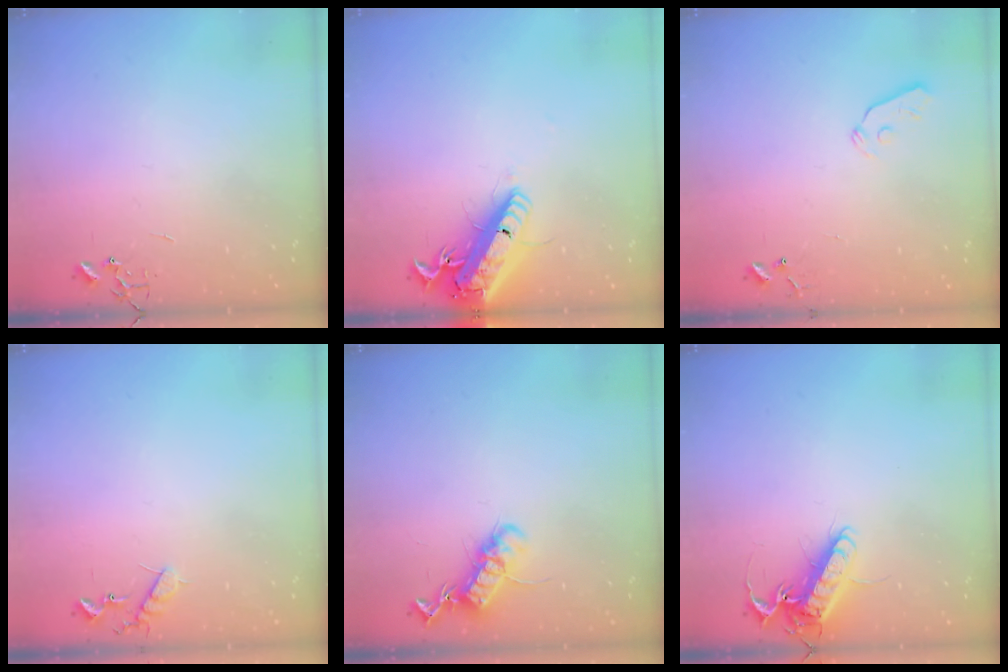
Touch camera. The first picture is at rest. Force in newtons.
{"total": 19.5, "press": 19.2, "slide": 3.6}
{"total": 3.8, "press": 3.7, "slide": 0.7}
{"total": 7.6, "press": 7.6, "slide": 0.4}
{"total": 13.0, "press": 13.0, "slide": 0.3}
{"total": 13.7, "press": 13.5, "slide": 2.3}